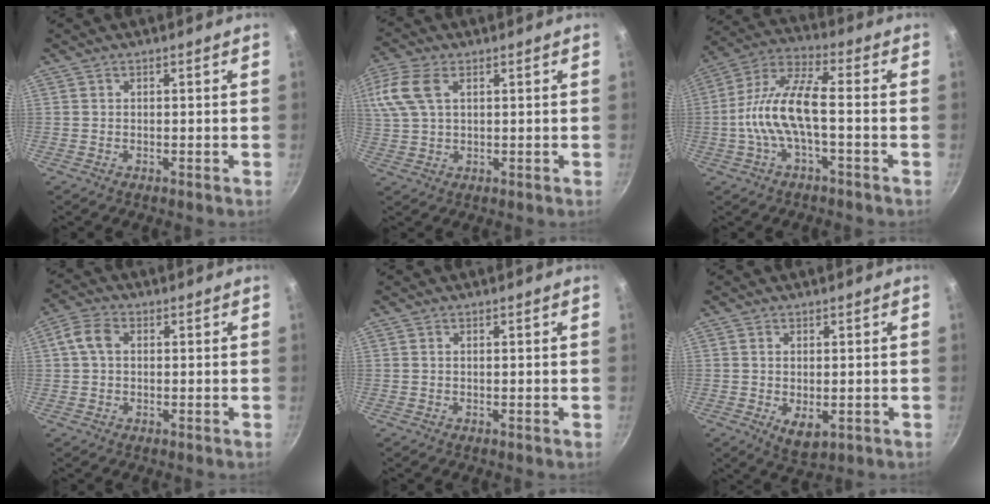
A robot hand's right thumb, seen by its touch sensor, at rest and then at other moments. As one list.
[{"total": 9.3, "force": [3.3, 5.3, 6.9], "torque": [-0.153, 0.017, 0.063]}, {"total": 11.9, "force": [-2.1, 4.2, 10.9], "torque": [-0.225, 0.034, -0.055]}, {"total": 4.9, "force": [0.7, 3.5, 3.3], "torque": [-0.062, 0.013, 0.004]}, {"total": 0.0}, {"total": 4.6, "force": [-0.8, 2.5, 3.8], "torque": [-0.062, -0.019, -0.005]}]